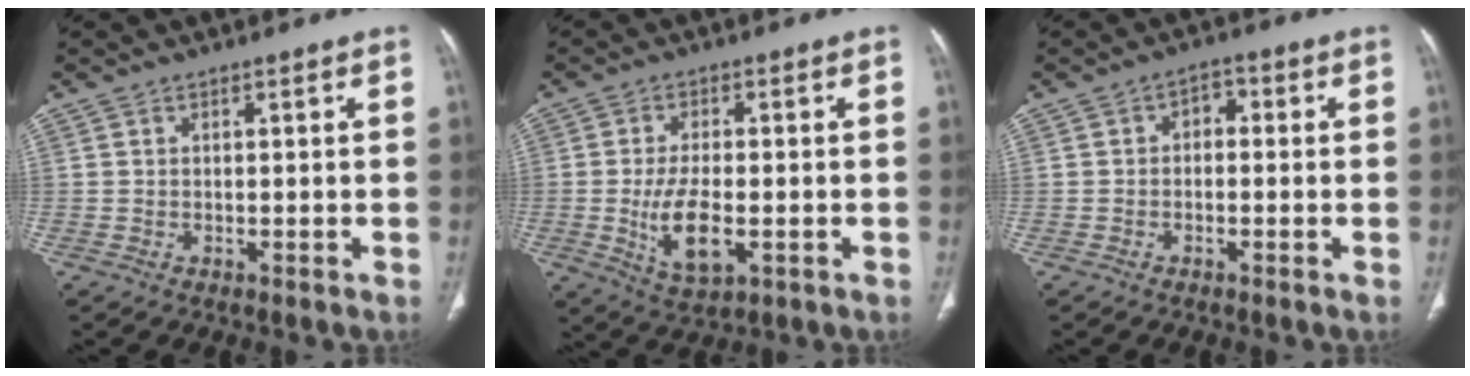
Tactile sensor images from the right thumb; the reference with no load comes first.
{"total": 9.1, "force": [-1.8, 4.2, 7.9], "torque": [-0.145, -0.004, -0.024]}
{"total": 3.0, "force": [-0.1, 2.1, 2.1], "torque": [-0.020, 0.015, -0.013]}